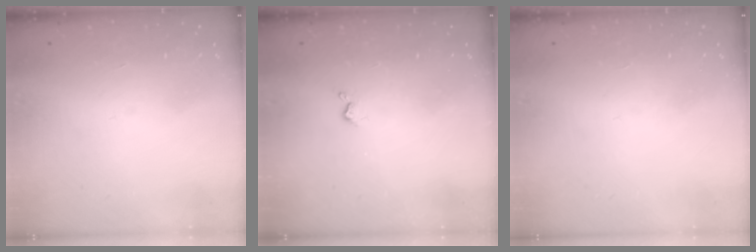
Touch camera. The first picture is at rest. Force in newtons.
{"total": 2.2, "press": 2.1, "slide": 0.5}
{"total": 0.0}